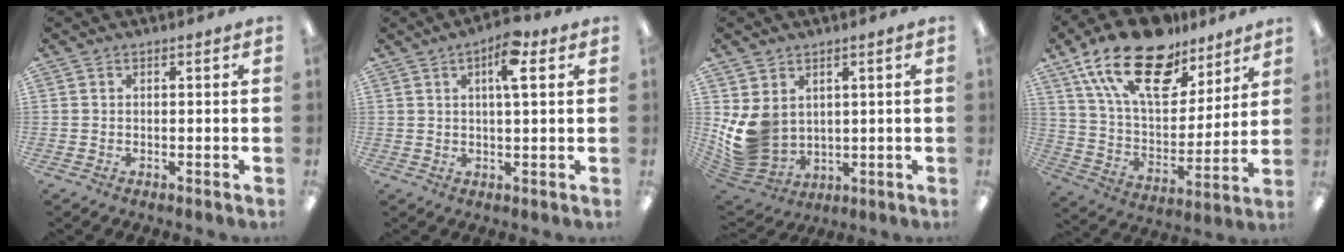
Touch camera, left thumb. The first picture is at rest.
{"total": 7.1, "force": [3.3, 2.0, 6.0], "torque": [-0.093, -0.003, 0.048]}
{"total": 10.4, "force": [1.8, 8.8, 5.3], "torque": [-0.137, -0.018, 0.043]}
{"total": 22.5, "force": [14.6, 11.0, 13.0], "torque": [-0.237, -0.079, 0.258]}